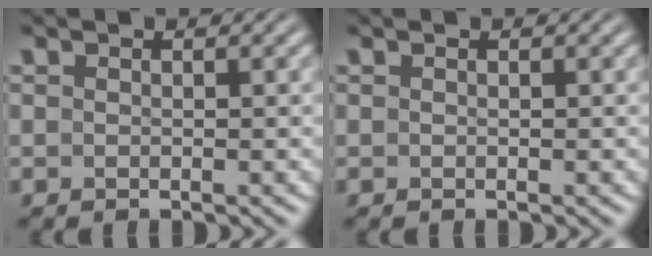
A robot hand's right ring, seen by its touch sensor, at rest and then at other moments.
{"total": 0.0}